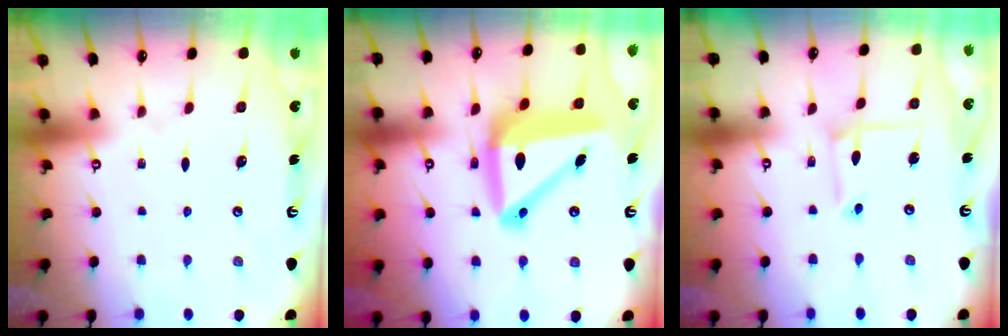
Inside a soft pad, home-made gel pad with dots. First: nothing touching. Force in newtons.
{"total": 15.6, "press": 15.5, "slide": 1.9}
{"total": 6.1, "press": 6.1, "slide": 0.4}